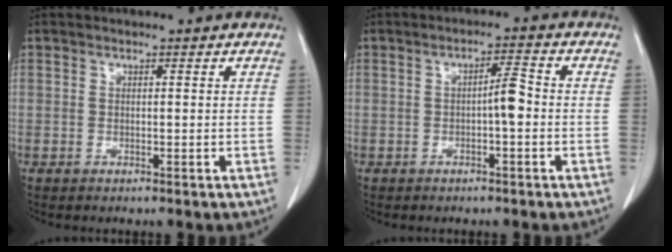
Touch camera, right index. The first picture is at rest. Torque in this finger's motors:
{"motor_torque": [0.53, -0.09, 0.08, 0.04]}